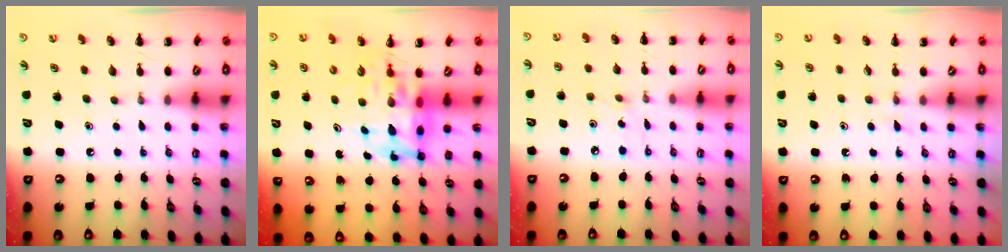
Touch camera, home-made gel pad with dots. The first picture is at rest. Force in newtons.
{"total": 11.3, "press": 10.7, "slide": 3.6}
{"total": 2.1, "press": 2.0, "slide": 0.4}
{"total": 2.9, "press": 2.7, "slide": 1.2}